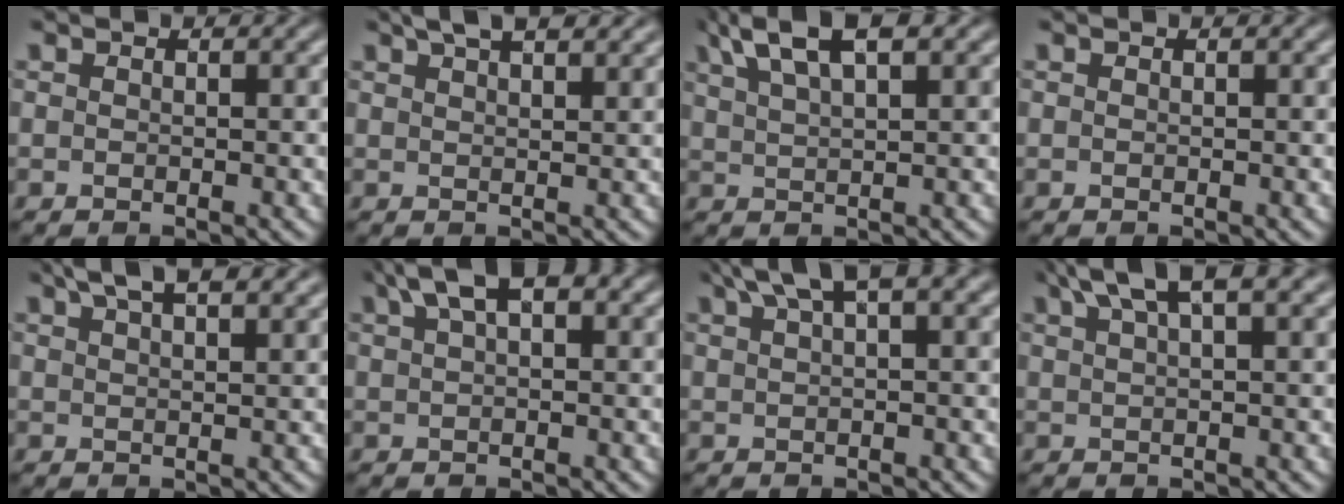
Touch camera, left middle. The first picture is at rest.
{"total": 4.9, "force": [3.5, 1.6, 3.0], "torque": [-0.023, 0.021, 0.032]}
{"total": 5.6, "force": [3.6, 1.6, 4.0], "torque": [-0.070, 0.015, 0.065]}
{"total": 0.0}
{"total": 5.6, "force": [4.0, 1.7, 3.5], "torque": [-0.032, 0.024, 0.040]}
{"total": 4.7, "force": [2.6, 1.8, 3.5], "torque": [-0.058, 0.017, 0.043]}
{"total": 4.2, "force": [2.7, 0.8, 3.0], "torque": [-0.049, 0.019, 0.049]}
{"total": 4.7, "force": [3.2, 0.9, 3.4], "torque": [-0.049, 0.017, 0.054]}